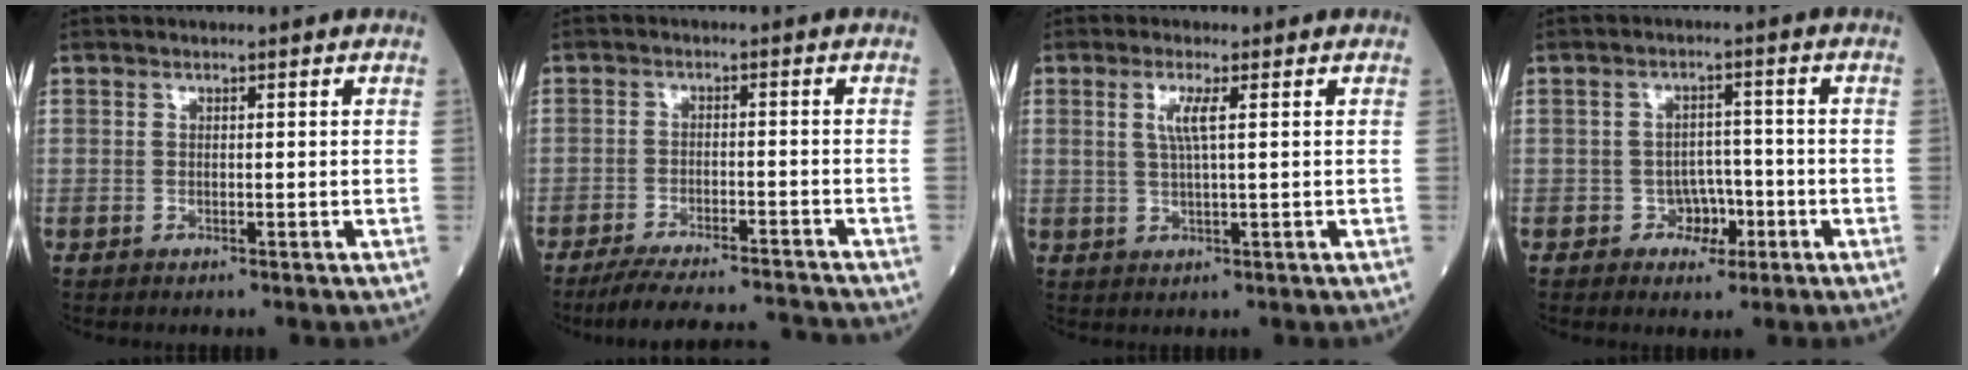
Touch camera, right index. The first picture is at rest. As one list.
[{"total": 12.6, "force": [-12.0, 0.8, 3.9], "torque": [-0.065, 0.003, -0.177]}, {"total": 3.3, "force": [0.9, -0.1, 3.1], "torque": [-0.068, 0.000, 0.018]}, {"total": 3.7, "force": [-1.7, 3.0, 1.3], "torque": [-0.008, 0.012, -0.024]}]